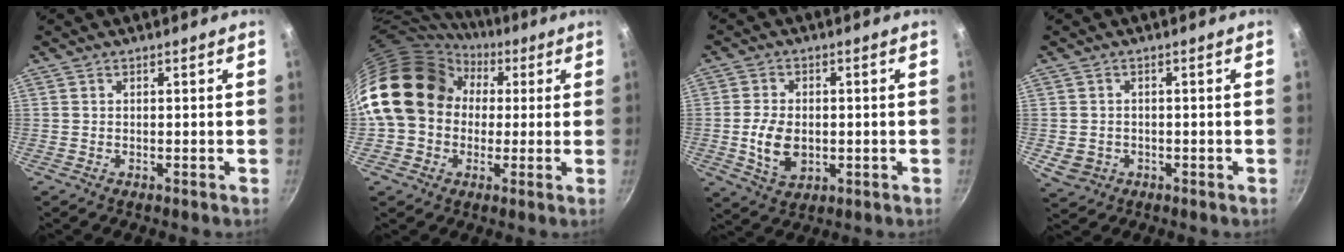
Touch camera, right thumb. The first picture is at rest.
{"total": 18.2, "force": [2.4, 14.9, 10.1], "torque": [-0.154, 0.043, 0.034]}
{"total": 9.1, "force": [-1.1, 6.1, 6.7], "torque": [-0.120, 0.004, -0.017]}
{"total": 4.0, "force": [-0.9, 3.4, 1.9], "torque": [-0.031, 0.008, -0.006]}